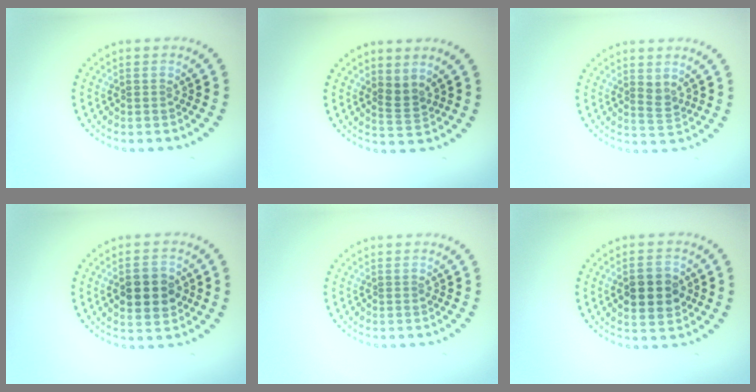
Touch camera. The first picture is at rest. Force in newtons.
{"total": 1.8, "press": 1.3, "slide": 1.2}
{"total": 1.3, "press": 1.3, "slide": 0.5}
{"total": 4.5, "press": 4.5, "slide": 0.2}
{"total": 0.0}
{"total": 4.4, "press": 4.4, "slide": 0.1}